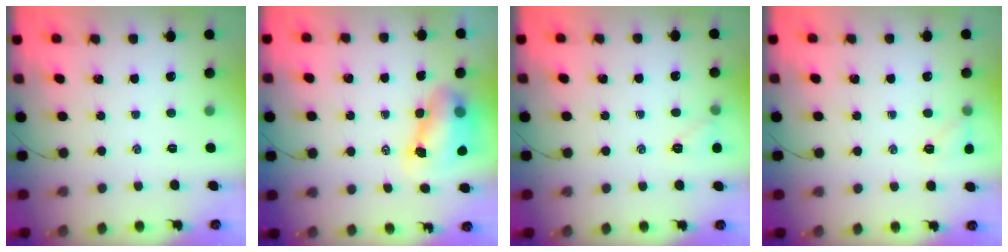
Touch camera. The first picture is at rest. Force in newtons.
{"total": 8.5, "press": 8.2, "slide": 2.2}
{"total": 5.3, "press": 5.2, "slide": 1.2}
{"total": 6.8, "press": 6.6, "slide": 1.9}